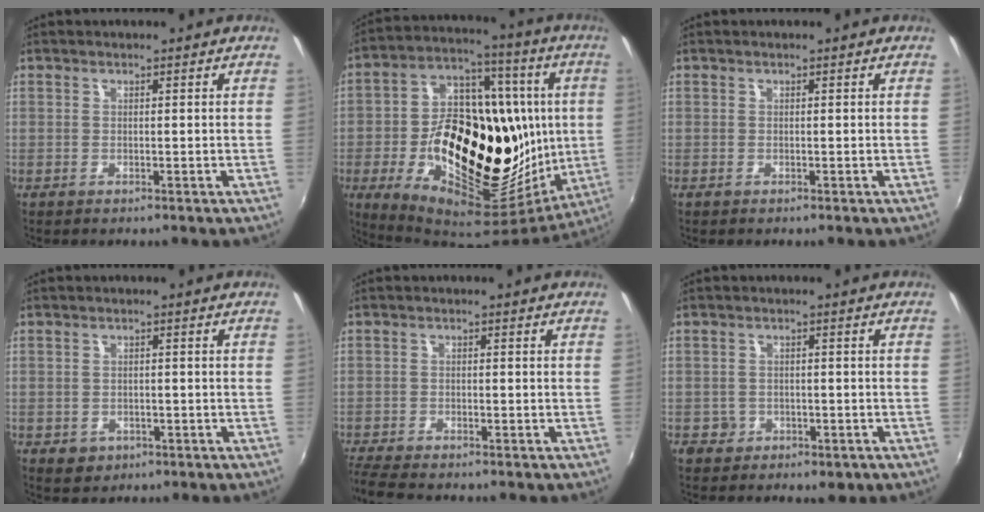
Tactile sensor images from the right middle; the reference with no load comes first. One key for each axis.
{"total": 34.0, "fx": -2.4, "fy": 19.0, "fz": 28.1, "tx": -0.462, "ty": 0.019, "tz": -0.011}
{"total": 0.0}
{"total": 3.3, "fx": -1.3, "fy": 2.7, "fz": 1.4, "tx": -0.033, "ty": -0.001, "tz": -0.010}
{"total": 6.6, "fx": -5.8, "fy": 1.2, "fz": 2.9, "tx": -0.081, "ty": -0.028, "tz": -0.103}
{"total": 4.3, "fx": -1.6, "fy": 3.8, "fz": 1.4, "tx": -0.034, "ty": -0.001, "tz": -0.020}